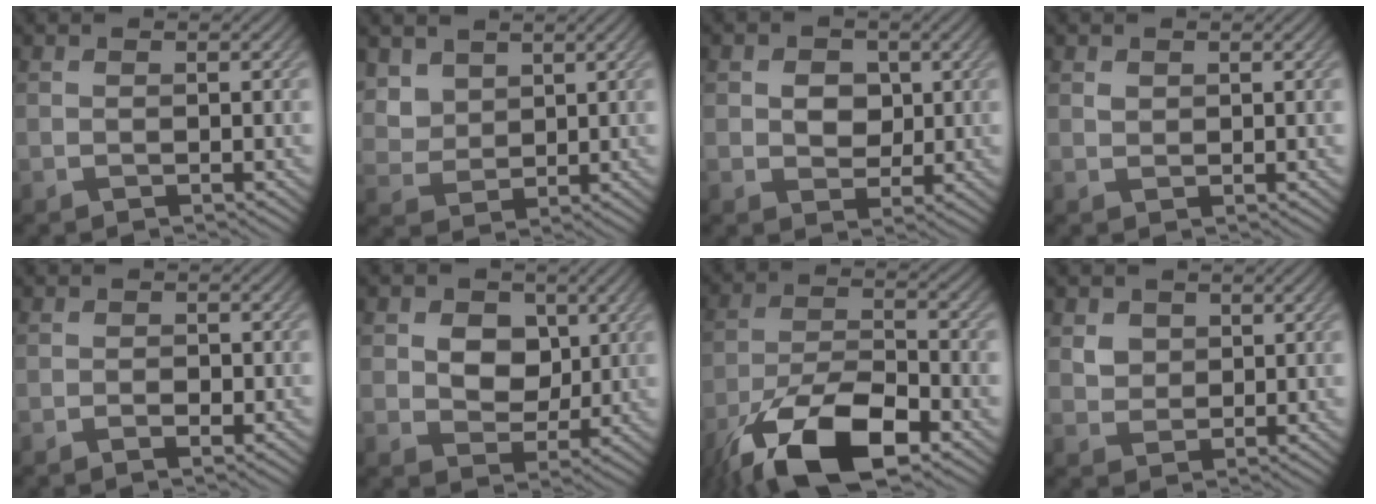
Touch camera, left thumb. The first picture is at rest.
{"total": 5.2, "force": [3.1, 3.4, 2.4], "torque": [-0.075, -0.004, 0.064]}
{"total": 4.4, "force": [1.0, 3.6, 2.3], "torque": [-0.044, -0.002, 0.006]}
{"total": 0.9, "force": [0.6, 0.7, 0.3], "torque": [-0.006, -0.002, 0.012]}
{"total": 1.6, "force": [-0.8, 0.8, 1.1], "torque": [-0.012, -0.001, -0.011]}
{"total": 6.4, "force": [1.8, 4.9, 3.7], "torque": [-0.070, -0.003, 0.019]}
{"total": 15.0, "force": [-9.2, 5.7, 10.4], "torque": [-0.214, -0.020, -0.179]}
{"total": 2.6, "force": [1.3, 2.1, 0.8], "torque": [-0.026, -0.007, 0.024]}